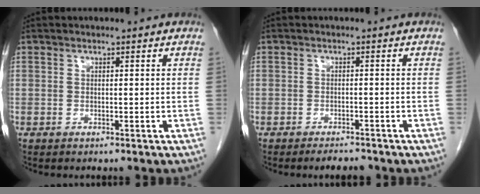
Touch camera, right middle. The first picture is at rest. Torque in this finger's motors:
{"motor_torque": [0.11, 0.18, -0.06, -0.03]}